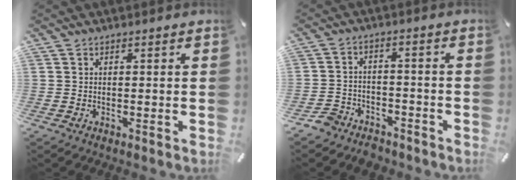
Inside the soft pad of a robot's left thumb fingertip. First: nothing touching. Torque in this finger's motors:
{"motor_torque": [-0.20, 0.19, -0.41, 0.41, 0.02]}